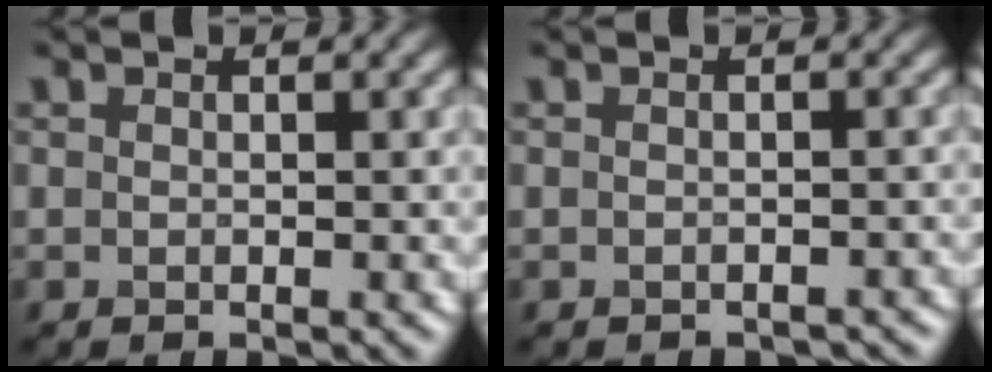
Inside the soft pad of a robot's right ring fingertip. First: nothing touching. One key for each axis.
{"total": 1.5, "fx": -1.5, "fy": 0.2, "fz": 0.1, "tx": 0.004, "ty": -0.002, "tz": -0.016}